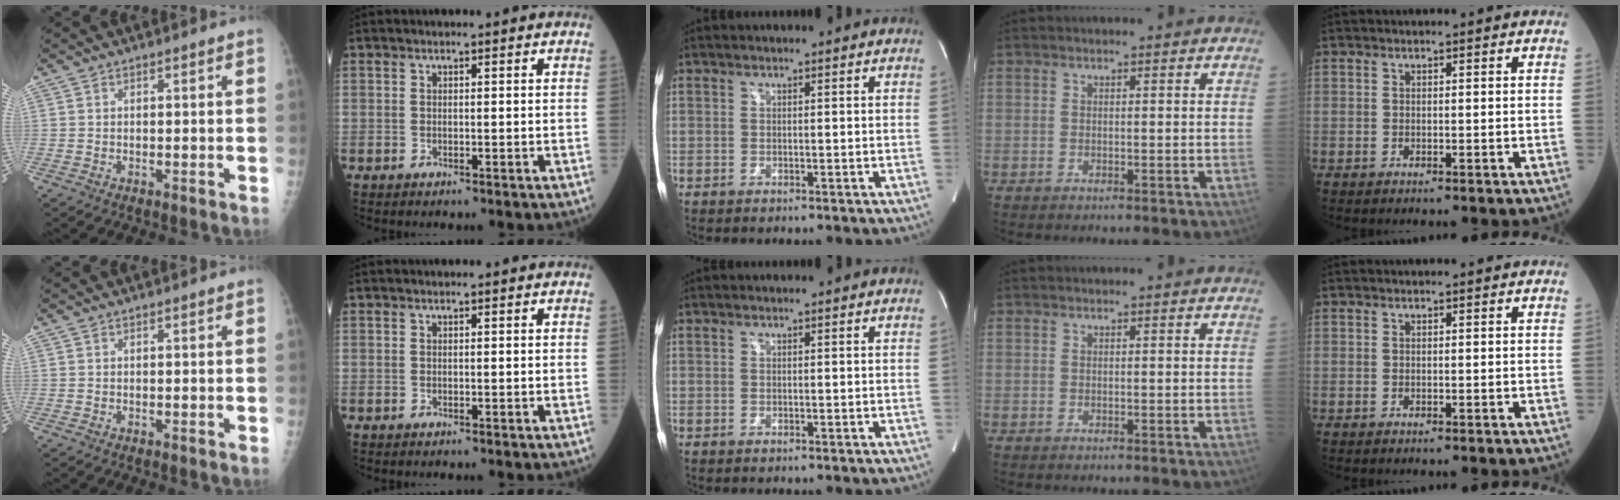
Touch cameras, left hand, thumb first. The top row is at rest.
{}